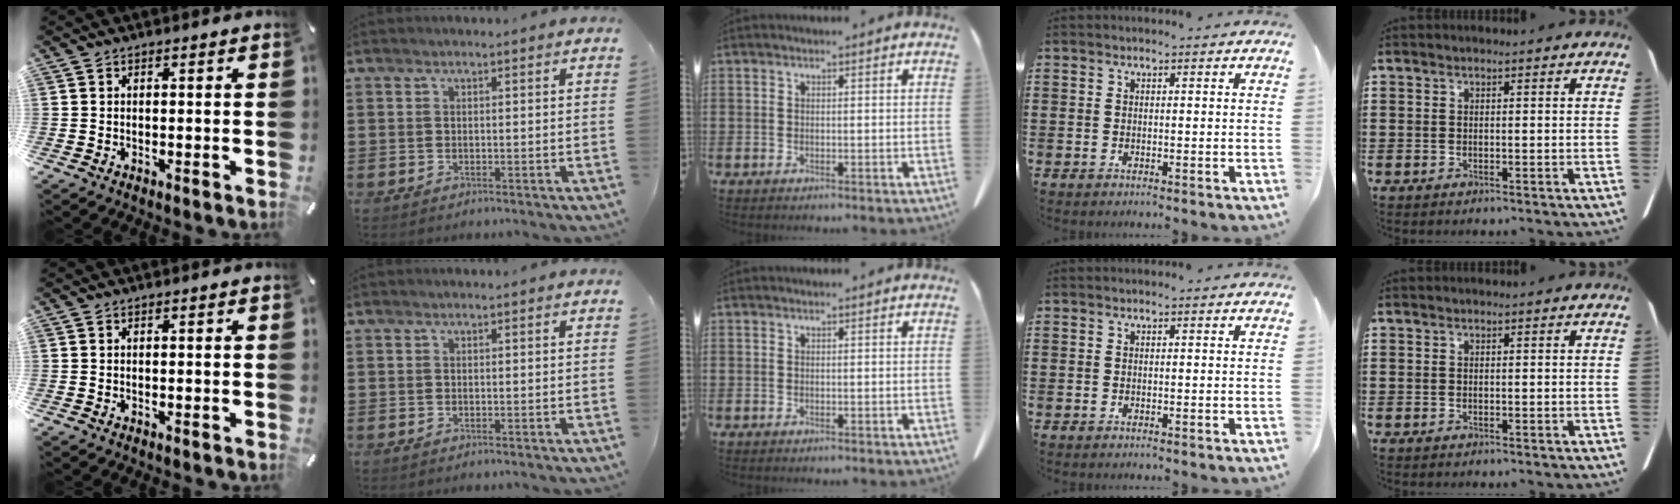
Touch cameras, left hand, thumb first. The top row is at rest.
{}